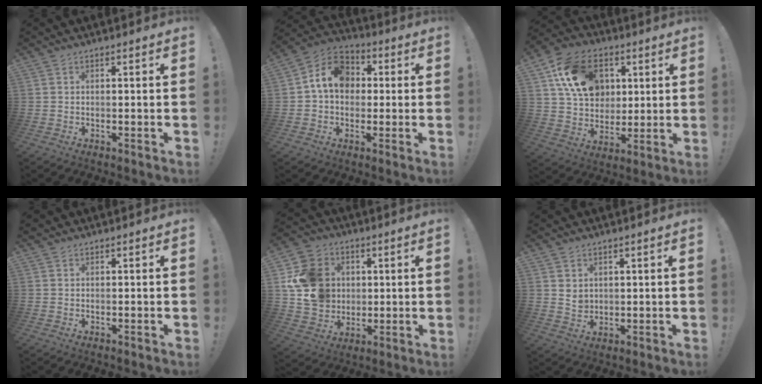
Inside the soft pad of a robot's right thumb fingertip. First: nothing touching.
{"total": 11.9, "force": [2.1, 9.4, 7.0], "torque": [-0.102, 0.012, 0.046]}
{"total": 18.4, "force": [6.5, 13.9, 10.1], "torque": [-0.151, -0.010, 0.132]}
{"total": 0.6, "force": [0.5, 0.4, 0.0], "torque": [0.005, -0.002, 0.009]}
{"total": 16.0, "force": [2.8, 14.1, 6.9], "torque": [-0.111, 0.003, 0.066]}
{"total": 3.6, "force": [1.9, 2.9, 1.0], "torque": [-0.019, -0.008, 0.037]}